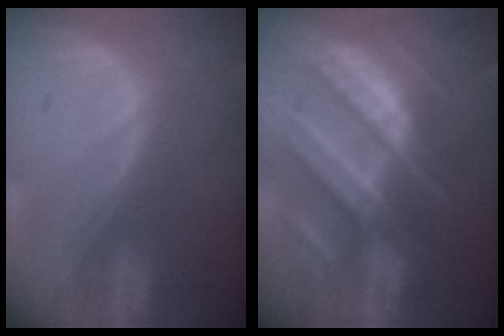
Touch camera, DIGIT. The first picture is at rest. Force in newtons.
{"total": 10.8, "press": 10.7, "slide": 1.1}